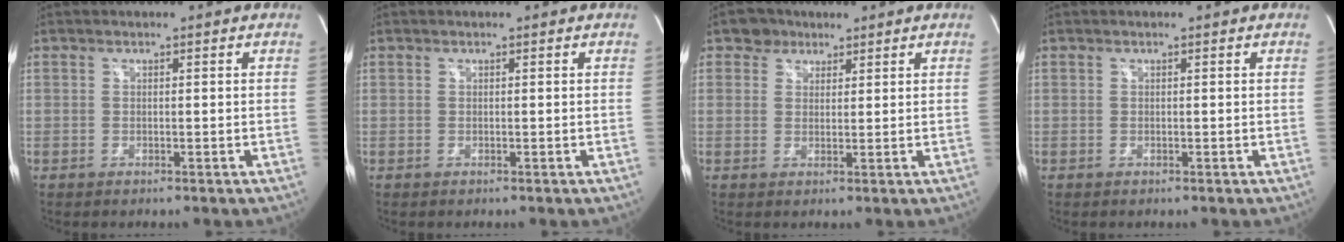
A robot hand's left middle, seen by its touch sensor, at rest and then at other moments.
{"total": 0.0}
{"total": 3.3, "force": [2.2, 2.4, 0.3], "torque": [-0.007, 0.007, 0.032]}
{"total": 0.0}